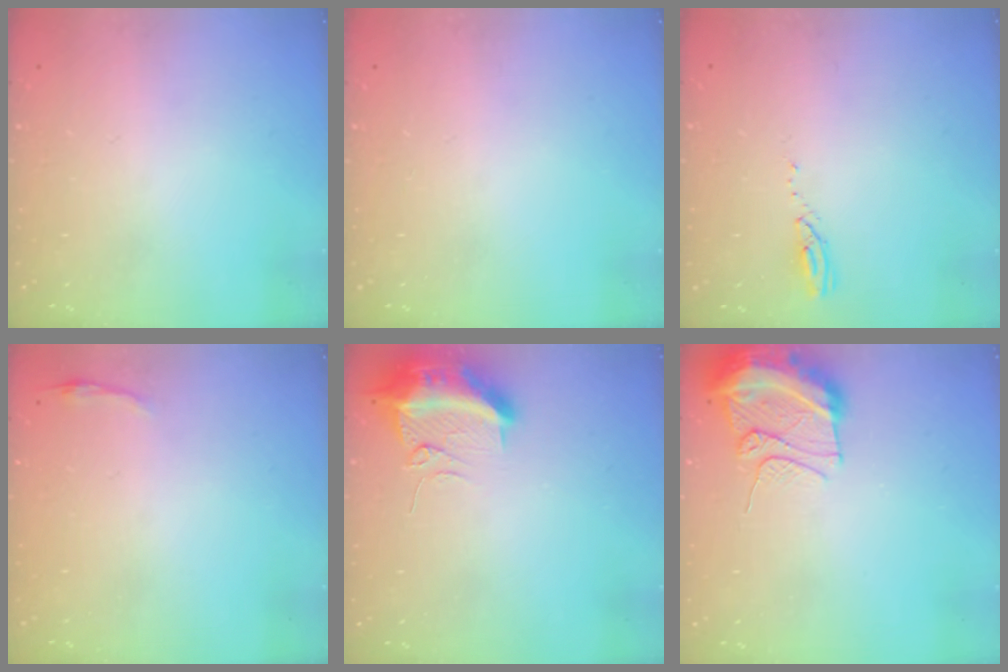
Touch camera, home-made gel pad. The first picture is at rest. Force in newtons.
{"total": 0.0}
{"total": 3.2, "press": 3.2, "slide": 0.3}
{"total": 2.8, "press": 2.8, "slide": 0.6}
{"total": 11.6, "press": 11.5, "slide": 1.3}
{"total": 12.4, "press": 12.3, "slide": 1.6}